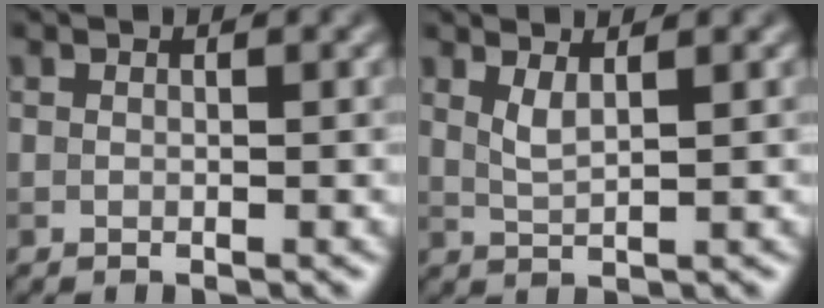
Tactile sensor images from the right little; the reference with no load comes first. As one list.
[{"total": 1.8, "force": [1.1, 0.5, 1.3], "torque": [-0.026, -0.003, 0.021]}]